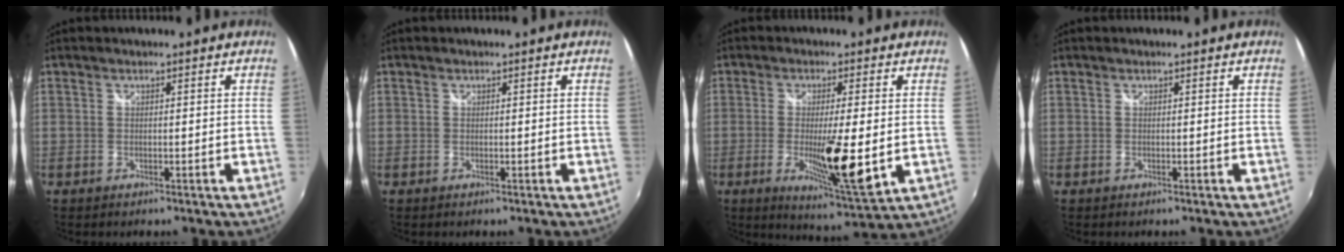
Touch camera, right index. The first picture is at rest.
{"total": 0.0}
{"total": 11.9, "force": [-1.9, 1.9, 11.6], "torque": [-0.200, -0.028, -0.031]}
{"total": 0.0}